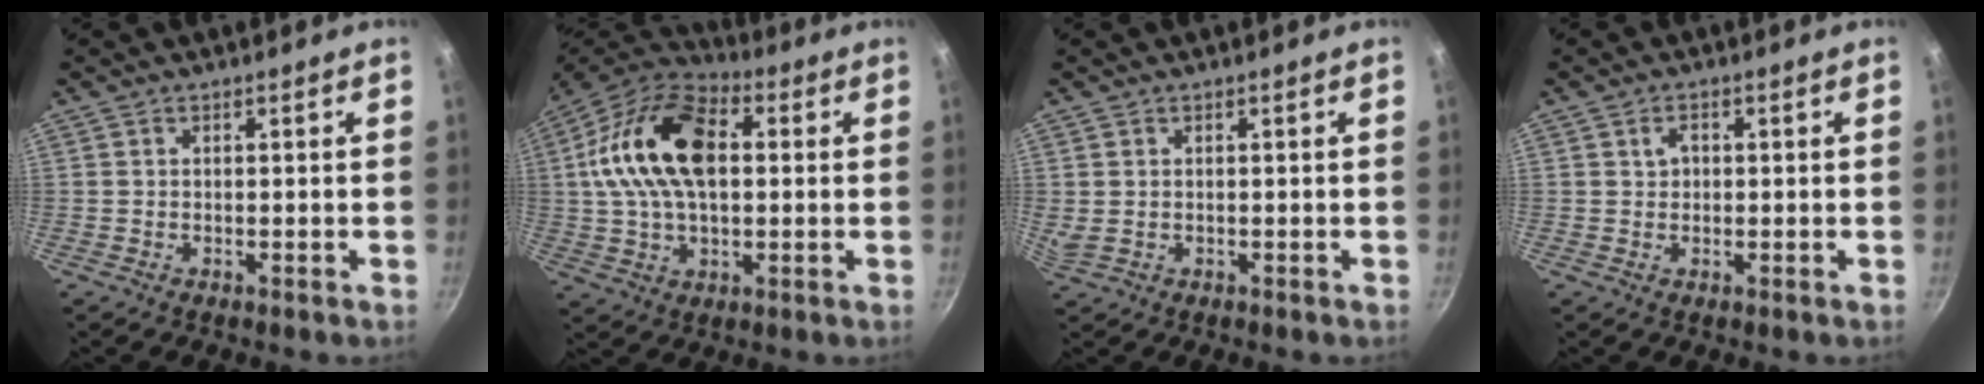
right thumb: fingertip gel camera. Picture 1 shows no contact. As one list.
[{"total": 20.1, "force": [2.9, 12.1, 15.8], "torque": [-0.278, 0.025, 0.034]}, {"total": 1.9, "force": [0.4, 1.4, 1.2], "torque": [-0.020, -0.004, 0.012]}, {"total": 2.0, "force": [0.6, 1.6, 1.1], "torque": [-0.009, 0.000, 0.007]}]